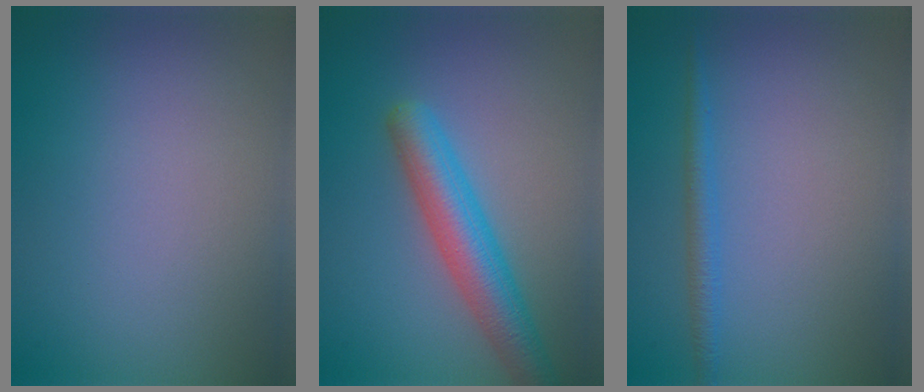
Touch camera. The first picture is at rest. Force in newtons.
{"total": 5.0, "press": 5.0, "slide": 0.1}
{"total": 1.5, "press": 1.5, "slide": 0.1}